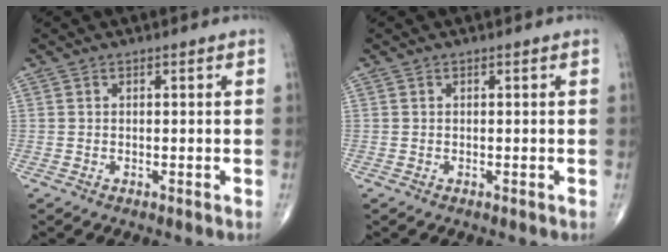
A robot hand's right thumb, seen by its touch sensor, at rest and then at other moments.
{"total": 0.0}